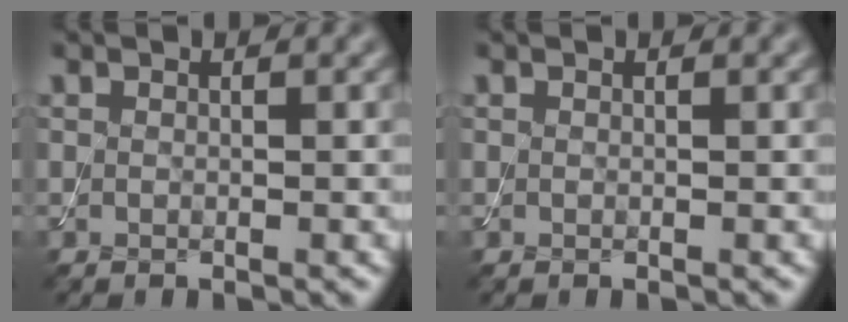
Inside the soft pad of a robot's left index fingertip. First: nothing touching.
{"total": 0.0}